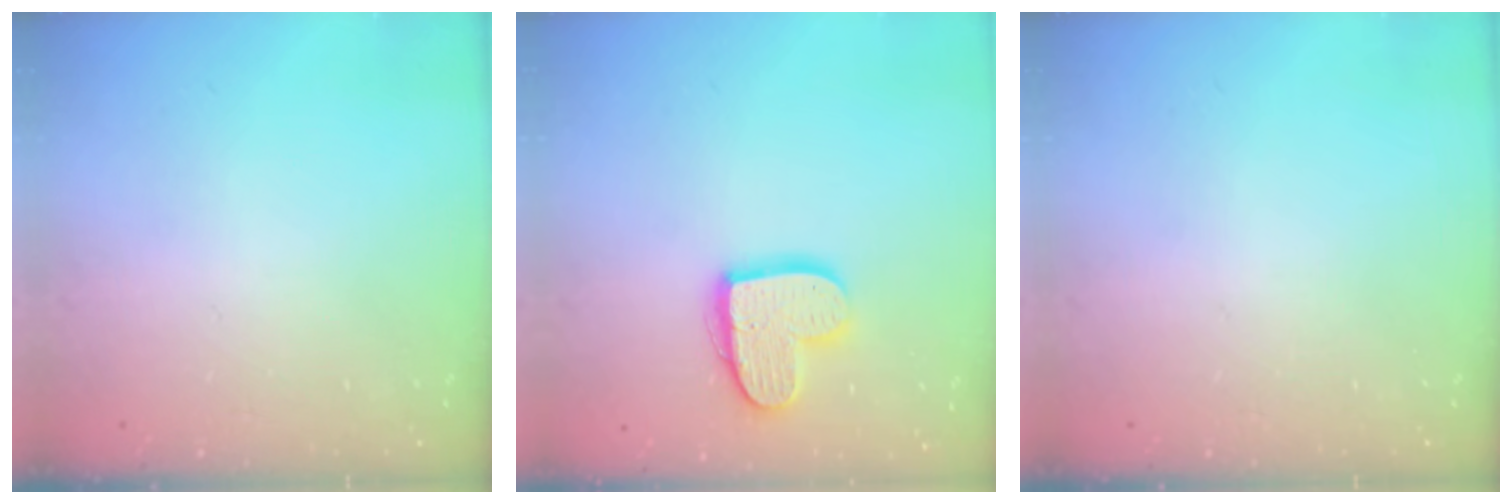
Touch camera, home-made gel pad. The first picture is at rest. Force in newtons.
{"total": 14.5, "press": 14.5, "slide": 1.0}
{"total": 0.0}